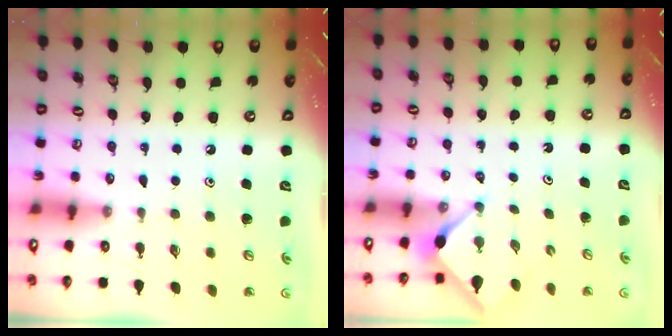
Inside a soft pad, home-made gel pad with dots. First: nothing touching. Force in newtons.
{"total": 2.9, "press": 2.9, "slide": 0.3}